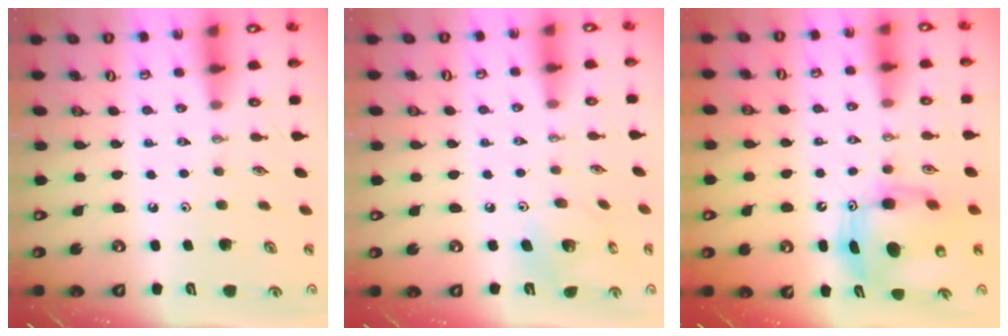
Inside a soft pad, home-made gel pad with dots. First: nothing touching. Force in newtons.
{"total": 7.3, "press": 7.3, "slide": 0.1}
{"total": 8.6, "press": 8.4, "slide": 1.9}